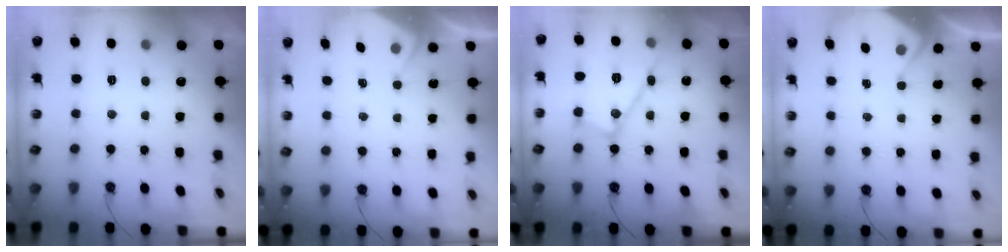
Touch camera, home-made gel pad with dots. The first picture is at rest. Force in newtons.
{"total": 2.5, "press": 2.5, "slide": 0.4}
{"total": 16.2, "press": 16.2, "slide": 1.1}
{"total": 2.9, "press": 2.9, "slide": 0.4}